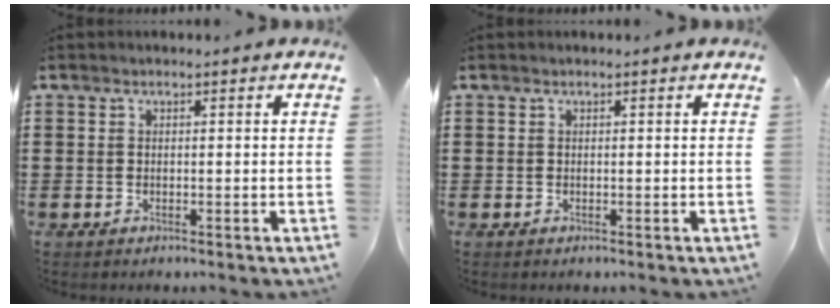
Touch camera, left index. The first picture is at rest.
{"total": 0.0}